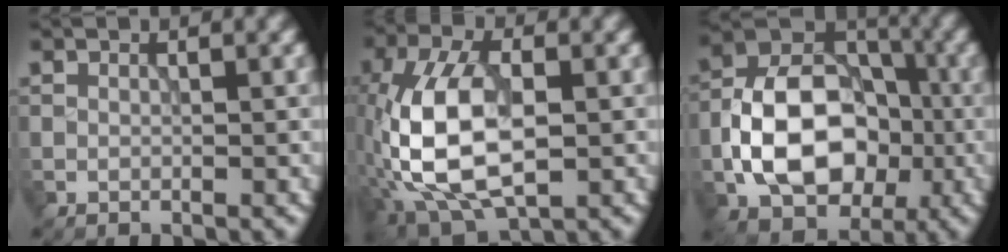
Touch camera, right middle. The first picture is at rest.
{"total": 10.9, "force": [-1.8, 5.8, 9.1], "torque": [-0.193, -0.001, -0.038]}
{"total": 11.0, "force": [-2.5, 7.6, 7.5], "torque": [-0.137, 0.010, -0.052]}